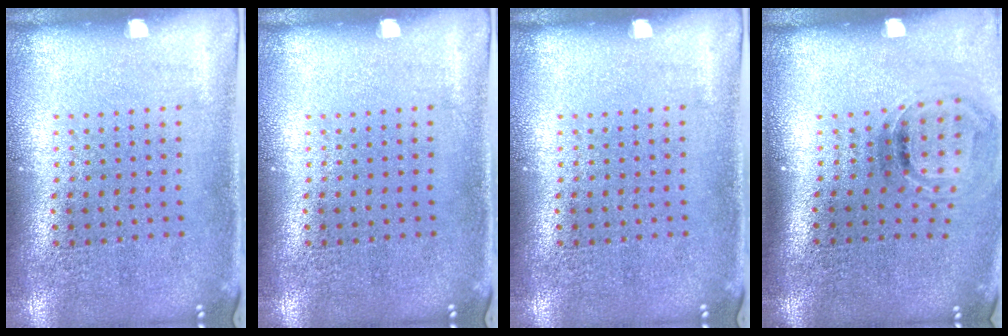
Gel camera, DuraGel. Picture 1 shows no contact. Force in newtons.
{"total": 0.0}
{"total": 0.0}
{"total": 1.0, "press": 0.8, "slide": 0.5}